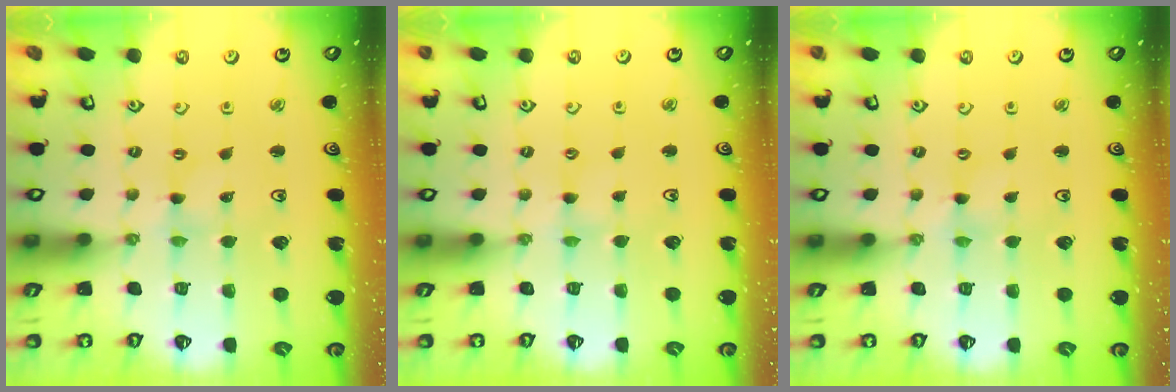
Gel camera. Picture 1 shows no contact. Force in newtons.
{"total": 2.6, "press": 2.5, "slide": 0.4}
{"total": 0.0}